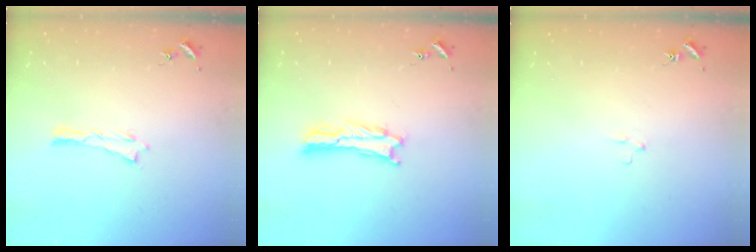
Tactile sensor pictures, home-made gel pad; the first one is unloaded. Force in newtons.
{"total": 1.6, "press": 1.6, "slide": 0.2}
{"total": 1.8, "press": 1.8, "slide": 0.1}